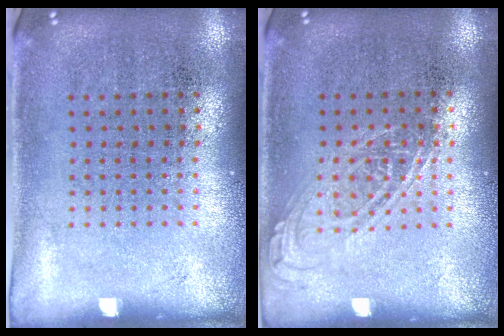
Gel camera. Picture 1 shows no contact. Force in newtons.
{"total": 1.0, "press": 1.0, "slide": 0.1}